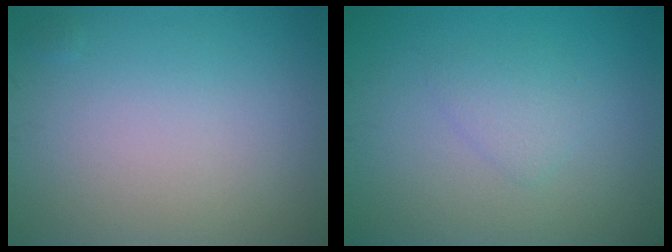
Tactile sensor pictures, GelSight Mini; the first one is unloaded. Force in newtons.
{"total": 1.5, "press": 1.5, "slide": 0.1}